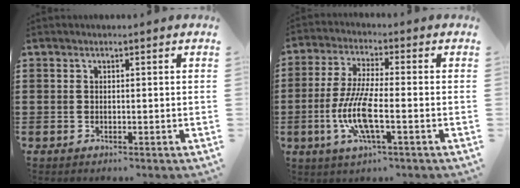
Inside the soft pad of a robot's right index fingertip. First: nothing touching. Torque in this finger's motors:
{"motor_torque": [2.14, 0.00, 1.00, 0.21]}